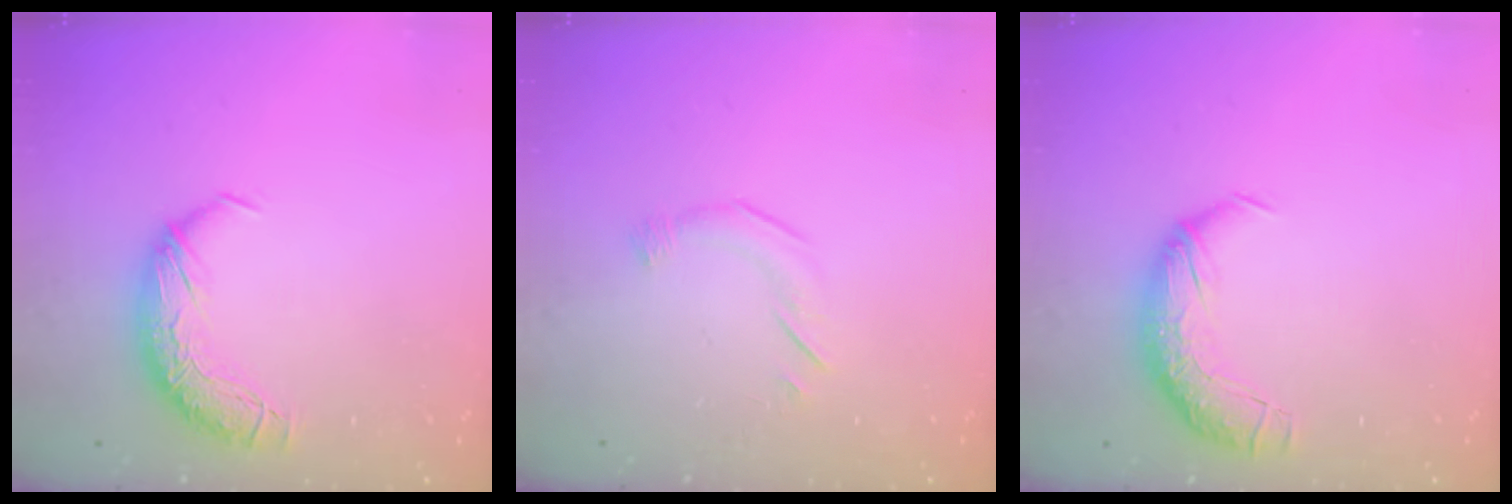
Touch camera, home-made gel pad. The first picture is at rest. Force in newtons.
{"total": 6.1, "press": 6.1, "slide": 0.6}
{"total": 2.3, "press": 0.9, "slide": 2.2}